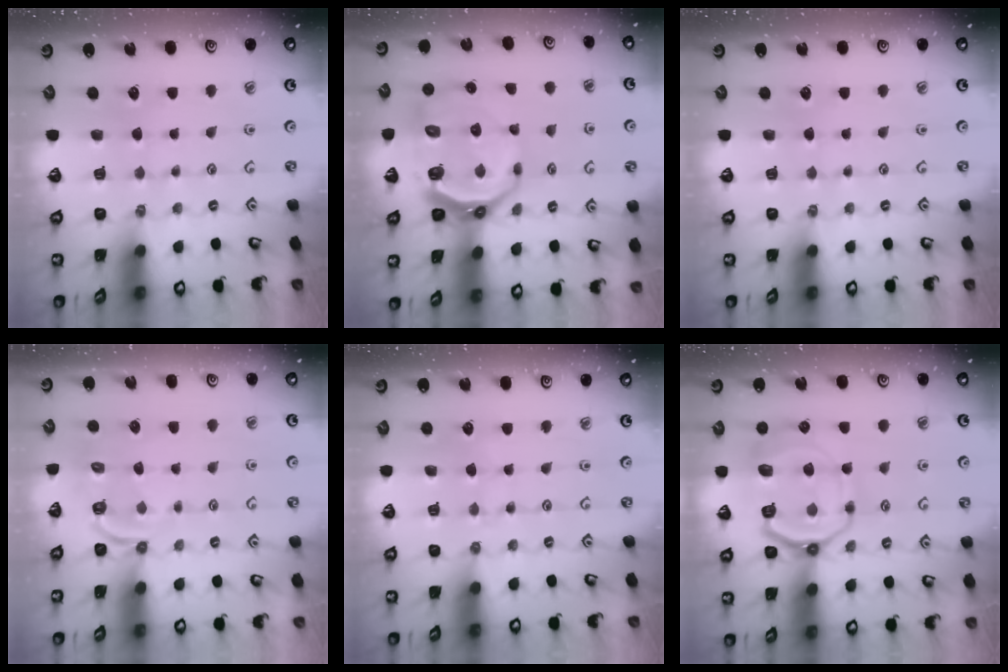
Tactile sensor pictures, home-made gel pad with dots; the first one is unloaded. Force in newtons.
{"total": 13.1, "press": 12.3, "slide": 4.7}
{"total": 0.0}
{"total": 3.7, "press": 3.3, "slide": 1.7}
{"total": 2.6, "press": 2.6, "slide": 0.3}
{"total": 12.0, "press": 11.8, "slide": 2.3}